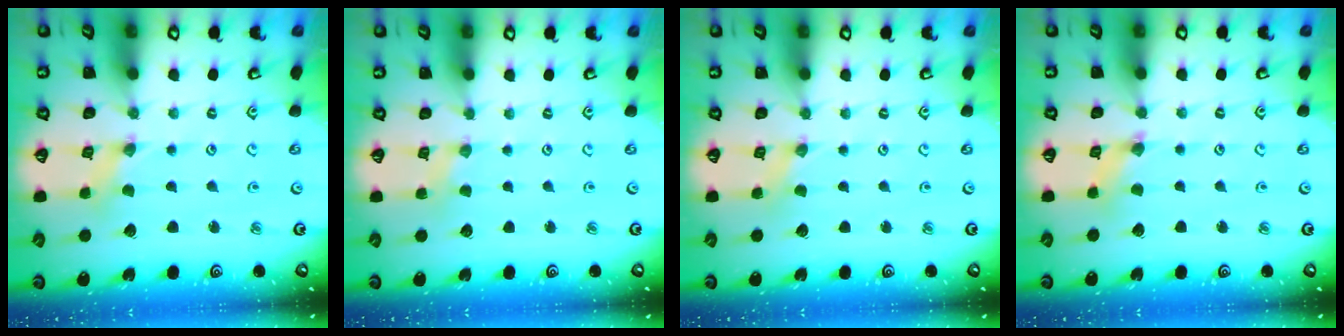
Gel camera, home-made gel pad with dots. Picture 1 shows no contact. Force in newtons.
{"total": 1.5, "press": 1.5, "slide": 0.3}
{"total": 0.5, "press": 0.5, "slide": 0.1}
{"total": 1.9, "press": 1.8, "slide": 0.3}